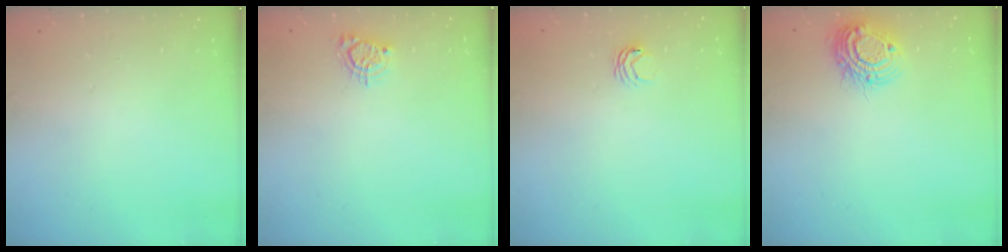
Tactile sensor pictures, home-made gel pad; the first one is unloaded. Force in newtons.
{"total": 4.9, "press": 4.8, "slide": 0.5}
{"total": 3.1, "press": 3.1, "slide": 0.3}
{"total": 11.3, "press": 11.3, "slide": 0.6}